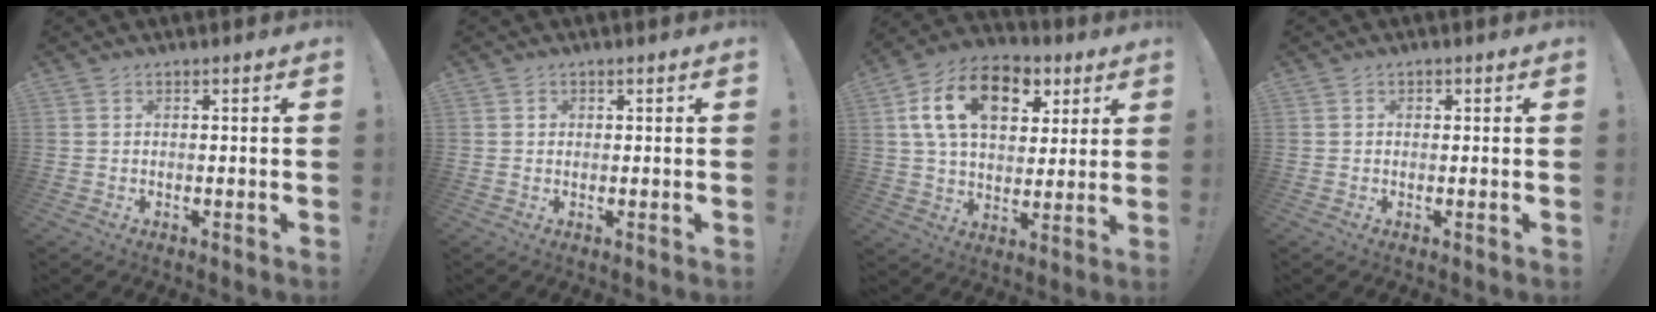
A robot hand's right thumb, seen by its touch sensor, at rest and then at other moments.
{"total": 0.9, "force": [0.0, 0.9, 0.2], "torque": [-0.007, 0.004, 0.001]}
{"total": 18.3, "force": [7.3, 11.9, 11.9], "torque": [-0.191, -0.016, 0.132]}
{"total": 0.9, "force": [-0.3, 0.8, 0.3], "torque": [-0.001, 0.001, -0.007]}